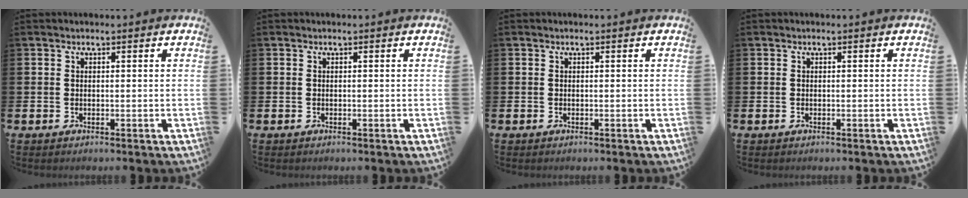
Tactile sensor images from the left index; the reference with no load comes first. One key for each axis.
{"total": 0.0}
{"total": 0.0}
{"total": 0.0}